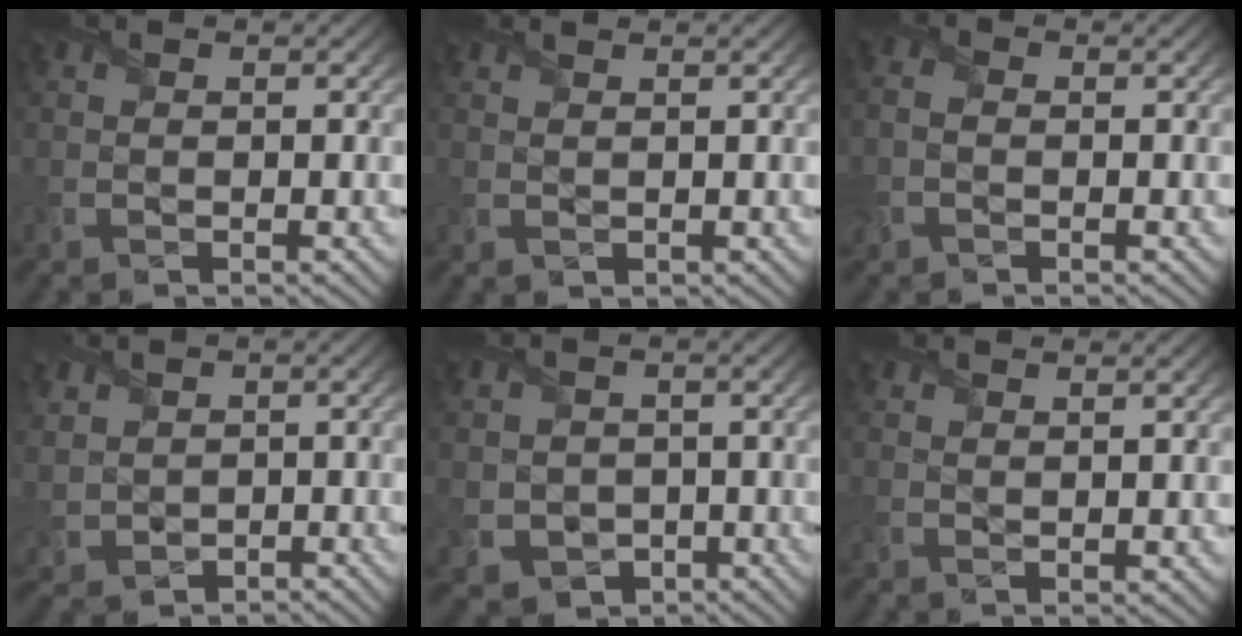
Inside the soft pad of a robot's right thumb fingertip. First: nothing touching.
{"total": 0.7, "force": [0.7, -0.1, 0.0], "torque": [-0.006, -0.002, 0.016]}
{"total": 2.2, "force": [-0.7, 1.6, 1.4], "torque": [-0.047, 0.001, -0.016]}
{"total": 3.6, "force": [0.7, 3.4, 0.7], "torque": [-0.058, -0.007, 0.011]}
{"total": 3.0, "force": [-0.3, 3.0, 0.7], "torque": [-0.045, -0.015, -0.010]}
{"total": 2.2, "force": [2.0, -0.1, 0.9], "torque": [-0.019, -0.001, 0.039]}